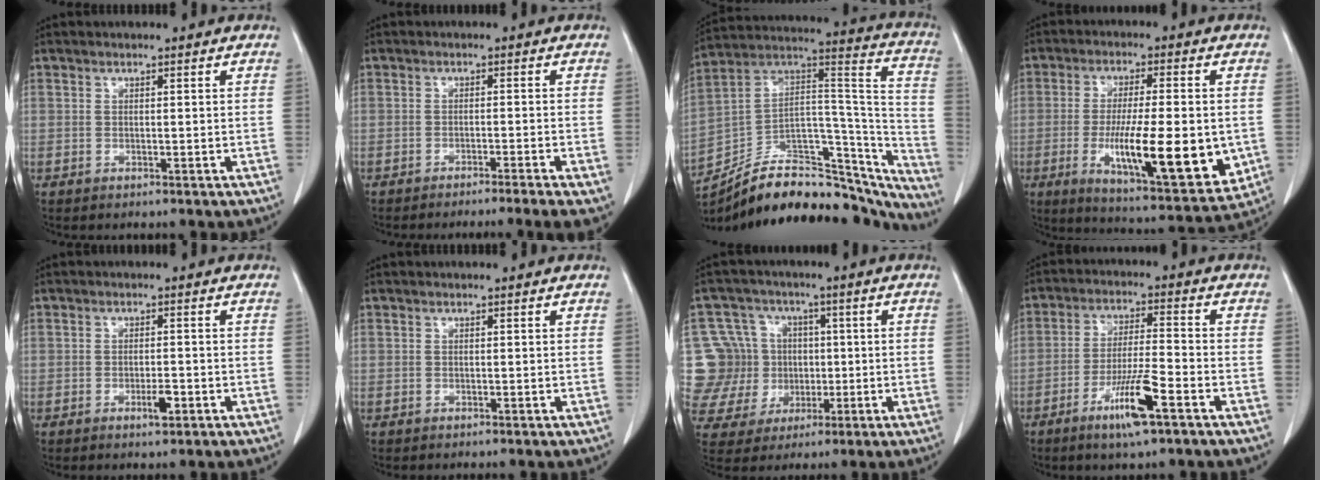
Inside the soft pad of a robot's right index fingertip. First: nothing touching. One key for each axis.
{"total": 8.4, "fx": -6.3, "fy": 0.1, "fz": 5.6, "tx": -0.058, "ty": -0.012, "tz": -0.089}
{"total": 32.4, "fx": -27.4, "fy": 11.8, "fz": 12.8, "tx": -0.173, "ty": 0.040, "tz": -0.386}
{"total": 18.2, "fx": -3.4, "fy": 3.9, "fz": 17.4, "tx": -0.272, "ty": -0.030, "tz": -0.043}
{"total": 2.2, "fx": -1.0, "fy": 0.6, "fz": 1.9, "tx": -0.028, "ty": 0.000, "tz": -0.014}
{"total": 0.0}
{"total": 13.9, "fx": 0.1, "fy": 13.5, "fz": 3.4, "tx": -0.100, "ty": 0.047, "tz": 0.023}
{"total": 9.0, "fx": -4.9, "fy": 0.4, "fz": 7.6, "tx": -0.143, "ty": -0.011, "tz": -0.086}